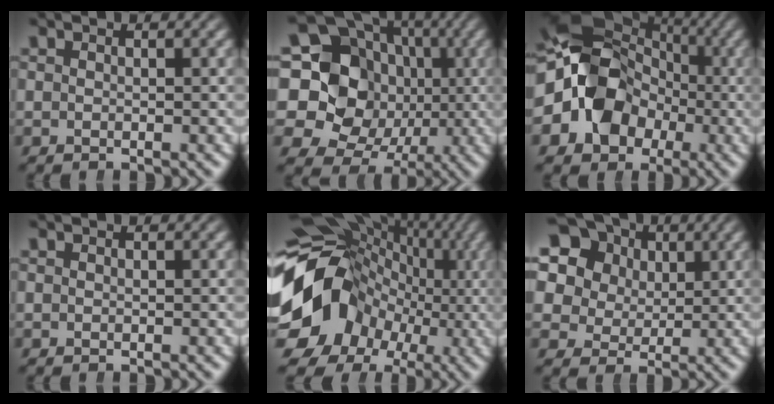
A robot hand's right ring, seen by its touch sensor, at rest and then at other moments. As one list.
[{"total": 19.8, "force": [0.9, 17.2, 9.8], "torque": [-0.202, -0.046, 0.013]}, {"total": 17.5, "force": [1.6, 14.2, 10.0], "torque": [-0.191, -0.013, 0.022]}, {"total": 0.0}, {"total": 20.2, "force": [0.4, 16.1, 12.1], "torque": [-0.221, -0.027, 0.003]}, {"total": 13.8, "force": [4.1, 11.5, 6.3], "torque": [-0.142, 0.002, 0.055]}]